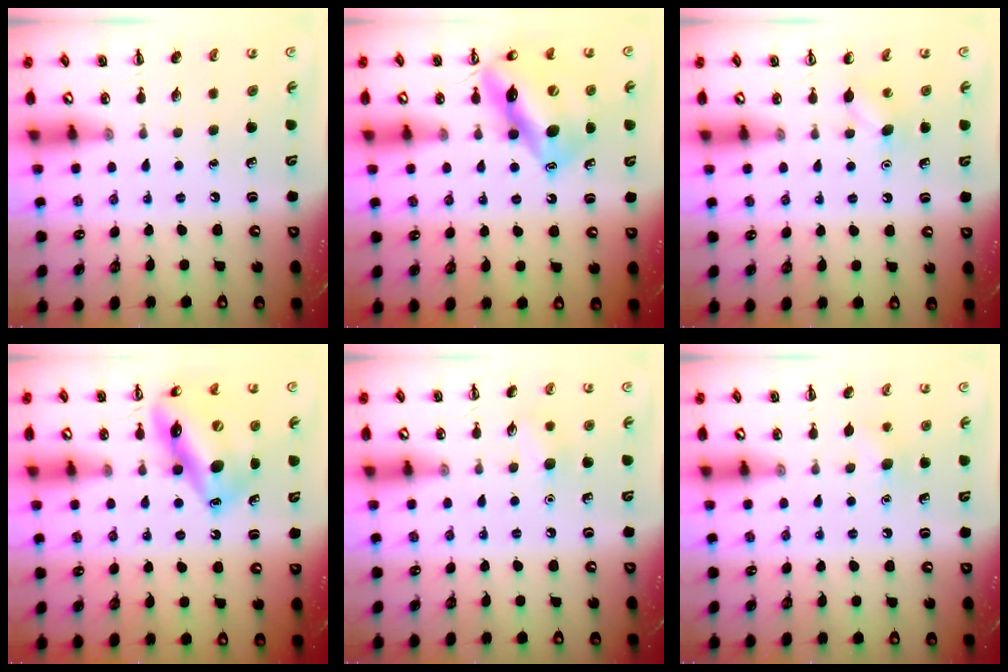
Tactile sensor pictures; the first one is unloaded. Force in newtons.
{"total": 15.2, "press": 15.0, "slide": 2.2}
{"total": 5.5, "press": 5.3, "slide": 1.5}
{"total": 16.6, "press": 16.0, "slide": 4.3}
{"total": 6.2, "press": 6.0, "slide": 1.6}
{"total": 5.6, "press": 5.4, "slide": 1.4}